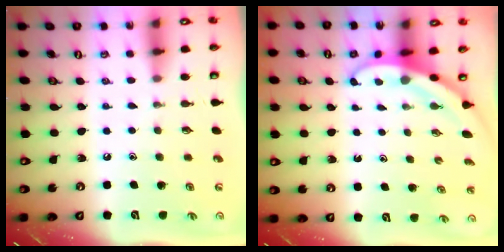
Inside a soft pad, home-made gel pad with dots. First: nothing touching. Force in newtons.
{"total": 3.2, "press": 3.2, "slide": 0.1}